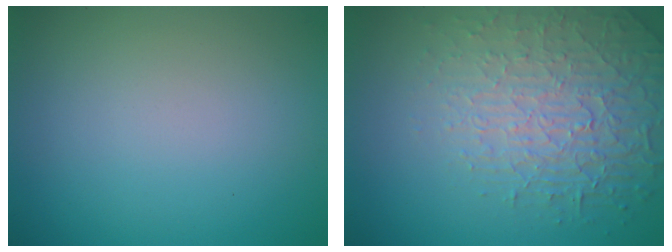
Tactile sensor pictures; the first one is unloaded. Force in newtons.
{"total": 4.2, "press": 4.0, "slide": 1.3}